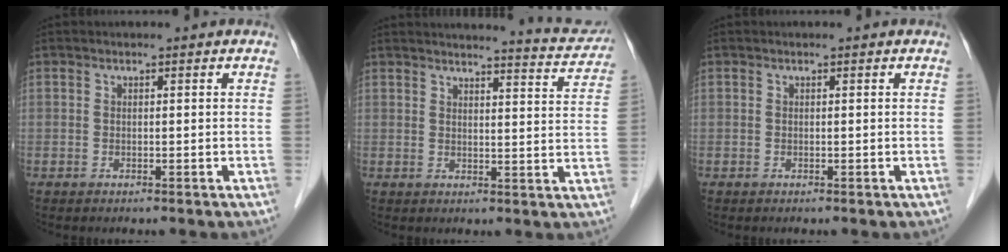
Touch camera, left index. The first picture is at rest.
{"total": 9.4, "force": [9.3, 0.2, 1.6], "torque": [-0.021, -0.028, 0.096]}
{"total": 0.0}